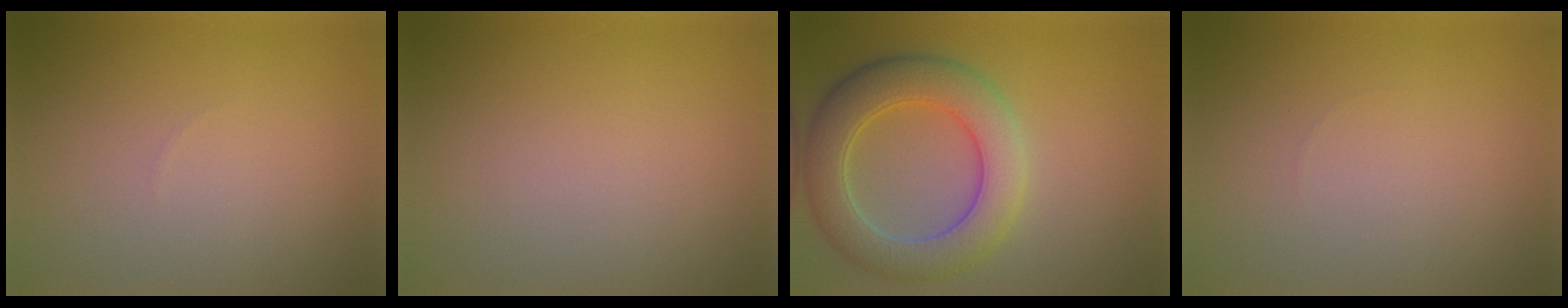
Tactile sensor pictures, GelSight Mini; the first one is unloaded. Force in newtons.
{"total": 0.0}
{"total": 7.1, "press": 7.0, "slide": 0.6}
{"total": 0.0}